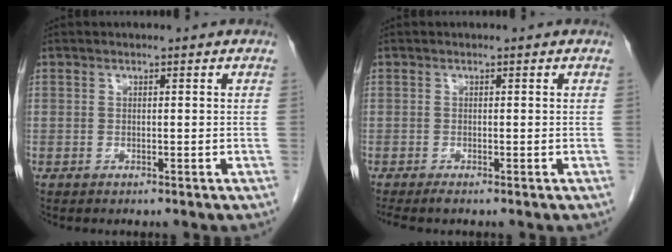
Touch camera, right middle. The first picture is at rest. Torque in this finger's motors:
{"motor_torque": [0.16, -0.25, 0.12, 0.02]}